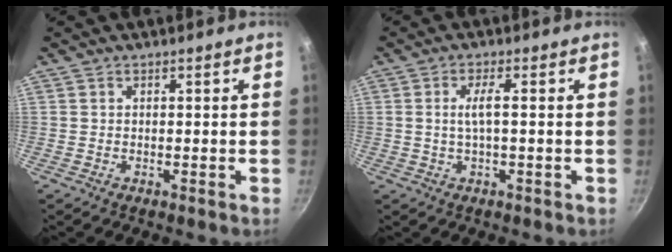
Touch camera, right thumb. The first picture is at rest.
{"total": 3.4, "force": [0.1, 0.5, 3.3], "torque": [-0.072, 0.008, 0.003]}